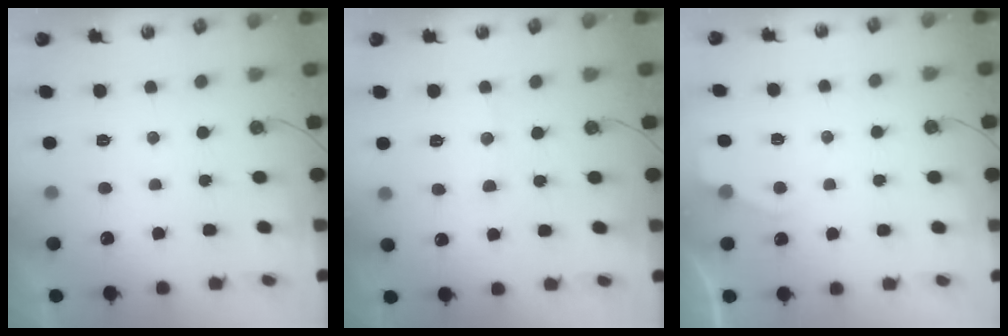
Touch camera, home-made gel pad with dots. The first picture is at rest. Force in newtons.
{"total": 6.4, "press": 6.4, "slide": 0.3}
{"total": 2.8, "press": 2.7, "slide": 0.5}